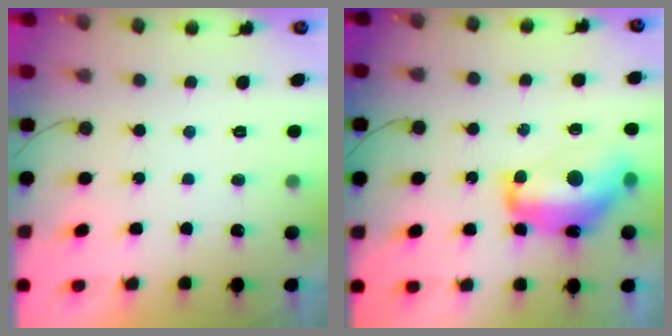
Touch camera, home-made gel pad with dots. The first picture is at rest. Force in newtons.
{"total": 14.2, "press": 14.1, "slide": 1.7}